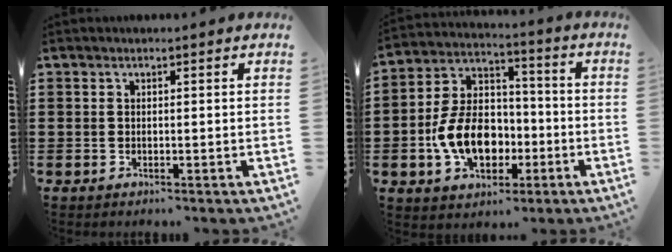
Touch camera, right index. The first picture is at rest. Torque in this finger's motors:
{"motor_torque": [2.14, 0.00, 1.05, 0.21]}